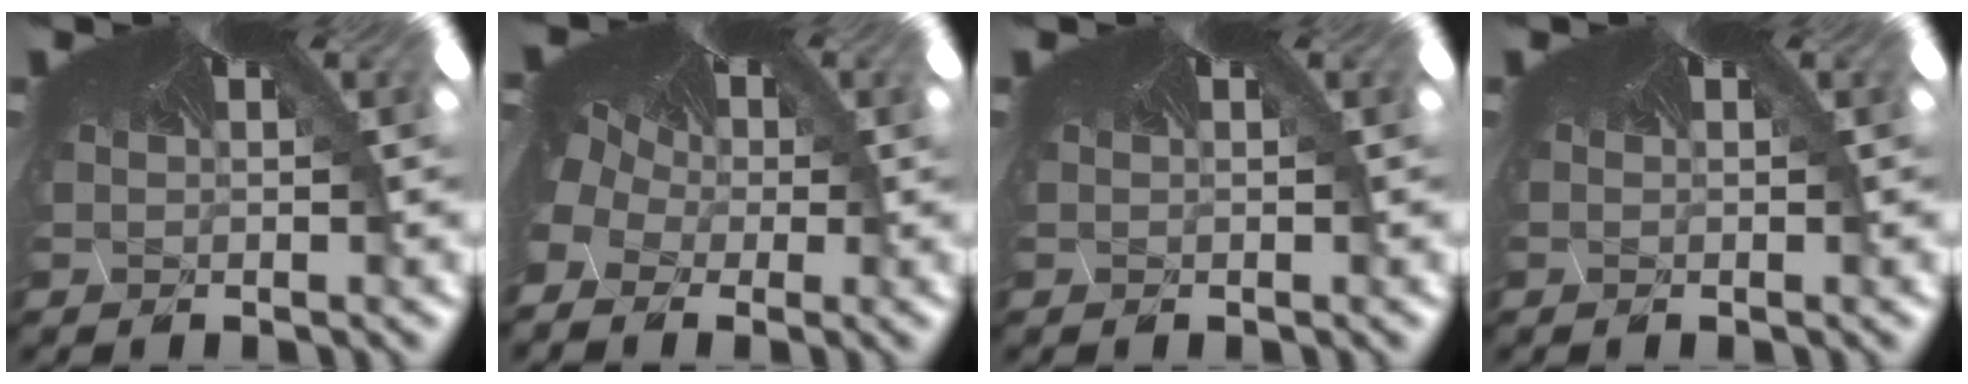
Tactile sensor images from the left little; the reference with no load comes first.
{"total": 4.4, "force": [-3.1, 2.3, 2.1], "torque": [-0.088, -0.016, -0.037]}
{"total": 0.0}
{"total": 0.0}